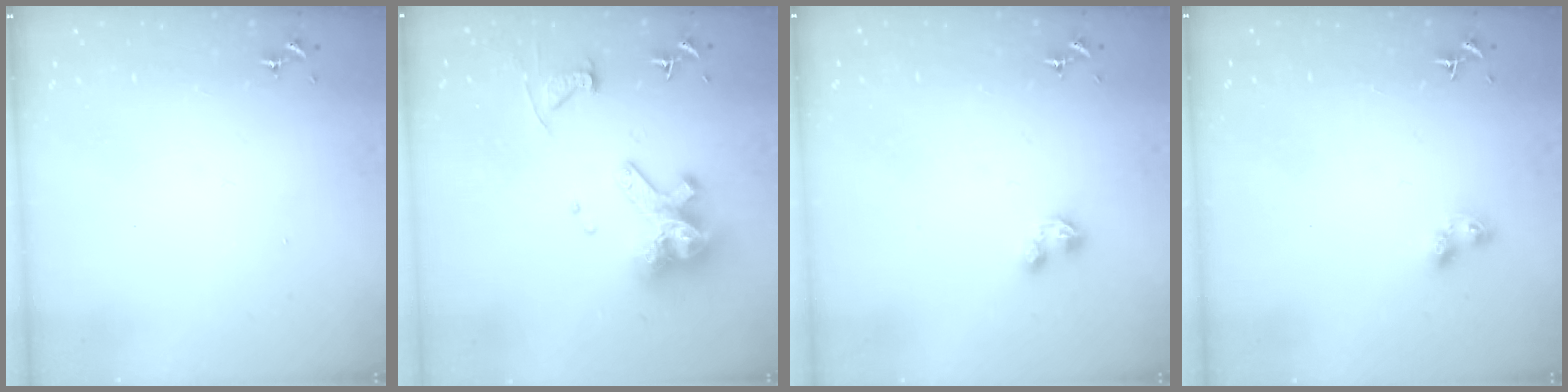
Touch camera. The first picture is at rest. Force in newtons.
{"total": 15.3, "press": 15.2, "slide": 1.7}
{"total": 4.7, "press": 4.6, "slide": 0.6}
{"total": 4.4, "press": 4.4, "slide": 0.3}